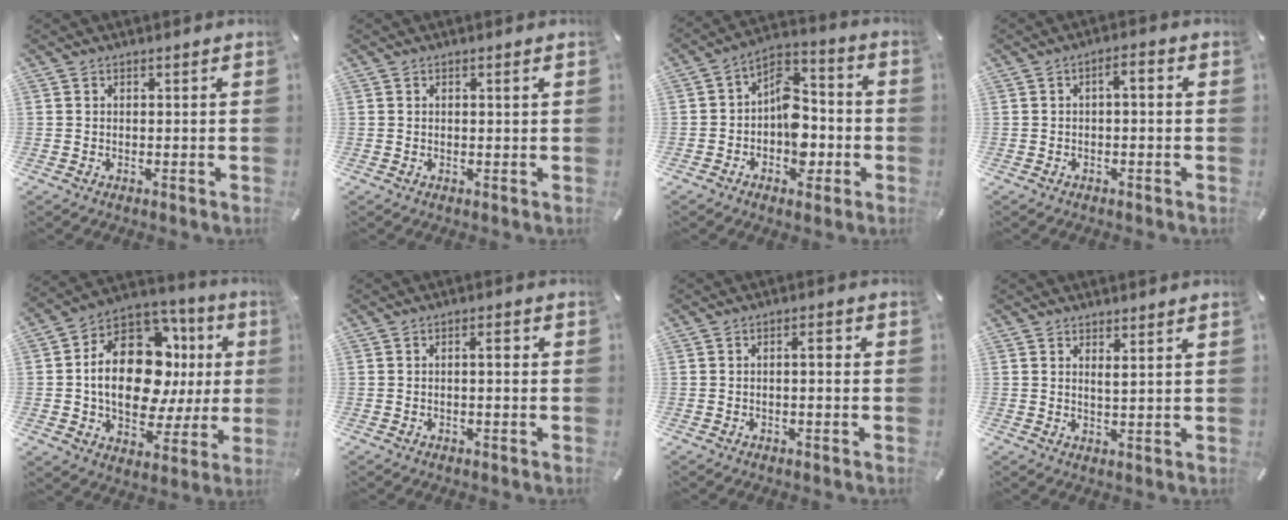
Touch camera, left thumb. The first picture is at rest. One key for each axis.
{"total": 1.2, "fx": 0.3, "fy": 0.2, "fz": 1.1, "tx": -0.013, "ty": -0.003, "tz": 0.003}
{"total": 10.8, "fx": -3.0, "fy": 8.0, "fz": 6.6, "tx": -0.084, "ty": 0.020, "tz": -0.052}
{"total": 2.9, "fx": -1.2, "fy": 1.0, "fz": 2.4, "tx": -0.043, "ty": 0.014, "tz": -0.025}
{"total": 21.7, "fx": 2.3, "fy": 13.9, "fz": 16.5, "tx": -0.279, "ty": -0.020, "tz": 0.039}
{"total": 2.6, "fx": 0.0, "fy": 0.7, "fz": 2.5, "tx": -0.048, "ty": 0.007, "tz": -0.003}
{"total": 2.9, "fx": -0.1, "fy": 0.8, "fz": 2.7, "tx": -0.052, "ty": 0.010, "tz": -0.005}
{"total": 2.1, "fx": 1.6, "fy": -0.2, "fz": 1.3, "tx": -0.028, "ty": -0.003, "tz": 0.028}